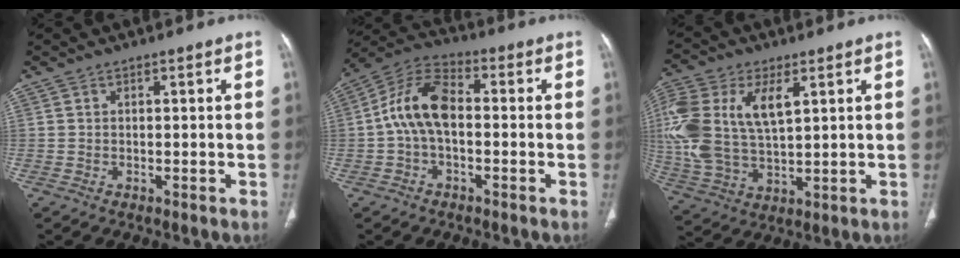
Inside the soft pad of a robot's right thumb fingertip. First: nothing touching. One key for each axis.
{"total": 10.6, "fx": -0.6, "fy": 6.0, "fz": 8.7, "tx": -0.168, "ty": 0.034, "tz": -0.020}
{"total": 20.0, "fx": 5.5, "fy": 10.9, "fz": 15.8, "tx": -0.364, "ty": -0.002, "tz": 0.104}